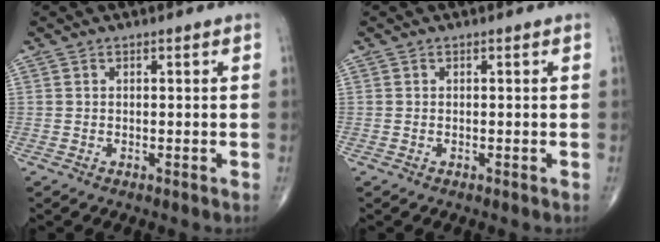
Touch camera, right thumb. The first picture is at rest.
{"total": 0.0}